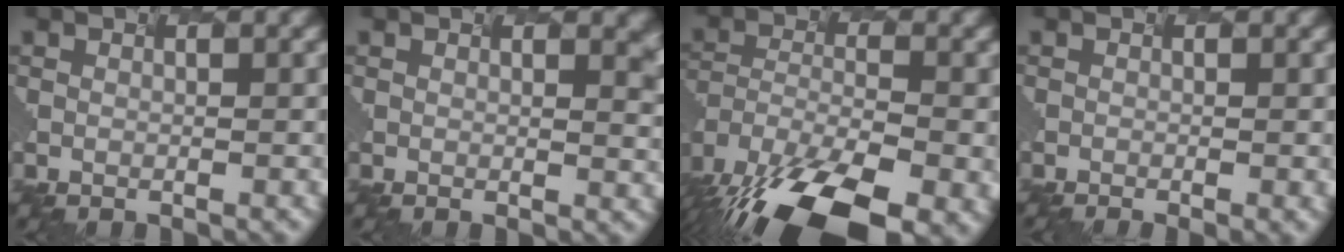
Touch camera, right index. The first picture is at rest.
{"total": 1.7, "force": [1.1, 0.6, 1.2], "torque": [-0.005, -0.001, 0.019]}
{"total": 14.6, "force": [-9.5, 6.3, 9.1], "torque": [-0.209, -0.034, -0.138]}
{"total": 2.5, "force": [-0.8, 1.1, 2.1], "torque": [-0.001, 0.002, -0.004]}